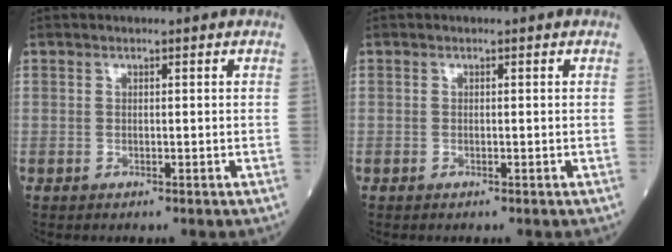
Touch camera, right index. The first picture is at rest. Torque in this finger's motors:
{"motor_torque": [0.06, 0.01, 0.04, -0.01]}